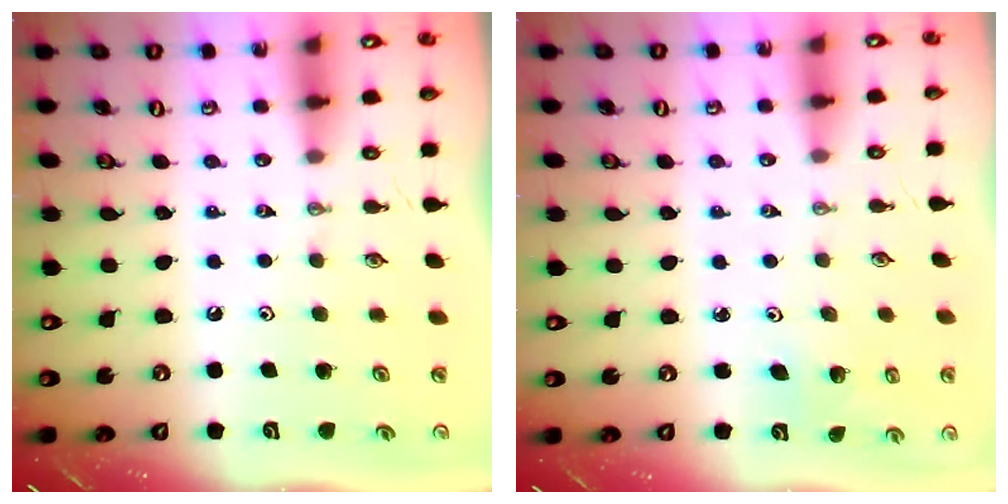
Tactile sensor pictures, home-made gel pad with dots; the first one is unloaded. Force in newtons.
{"total": 1.9, "press": 1.9, "slide": 0.1}